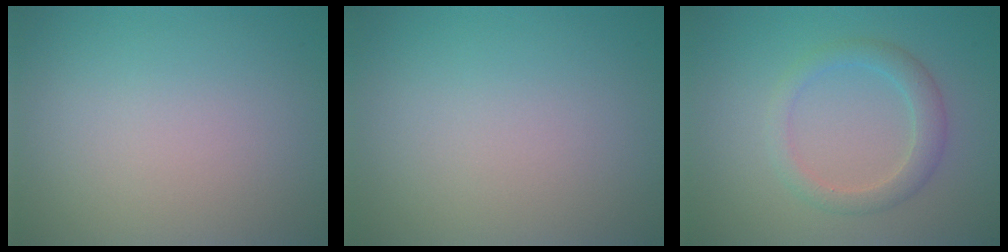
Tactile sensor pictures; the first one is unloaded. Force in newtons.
{"total": 0.0}
{"total": 2.6, "press": 2.6, "slide": 0.1}